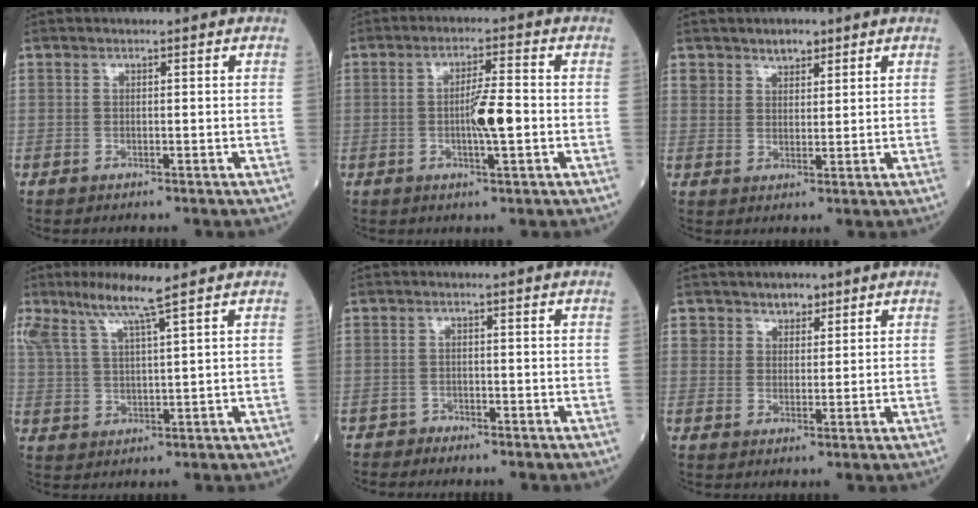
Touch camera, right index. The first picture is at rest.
{"total": 5.8, "force": [-0.8, 0.5, 5.7], "torque": [-0.099, 0.003, -0.015]}
{"total": 3.4, "force": [2.6, 1.9, 1.2], "torque": [-0.019, 0.003, 0.046]}
{"total": 7.9, "force": [5.7, -0.4, 5.4], "torque": [-0.113, 0.008, 0.110]}
{"total": 1.1, "force": [-1.0, 0.3, -0.4], "torque": [0.008, -0.001, -0.021]}
{"total": 3.3, "force": [2.3, 2.3, 0.7], "torque": [-0.003, -0.003, 0.037]}